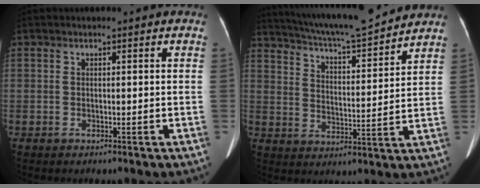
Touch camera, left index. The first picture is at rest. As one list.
[{"total": 15.8, "force": [14.6, 0.6, 6.1], "torque": [-0.107, -0.005, 0.223]}]